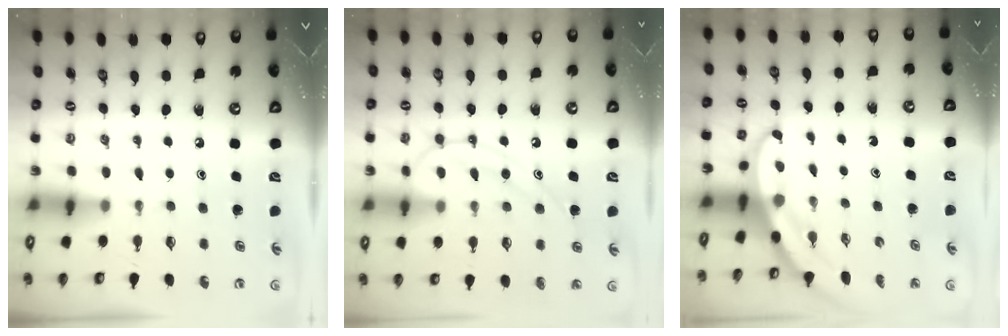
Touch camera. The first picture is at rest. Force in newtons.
{"total": 12.6, "press": 12.6, "slide": 1.1}
{"total": 3.2, "press": 3.2, "slide": 0.2}